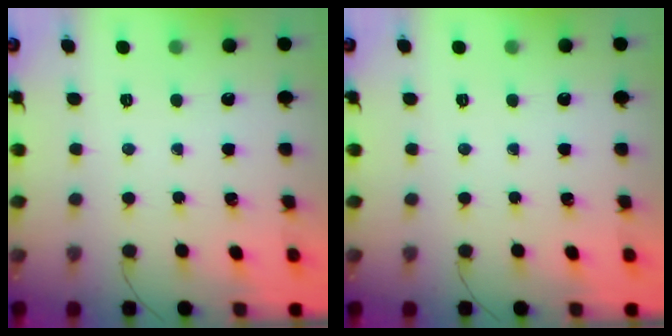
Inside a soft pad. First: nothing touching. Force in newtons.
{"total": 0.0}